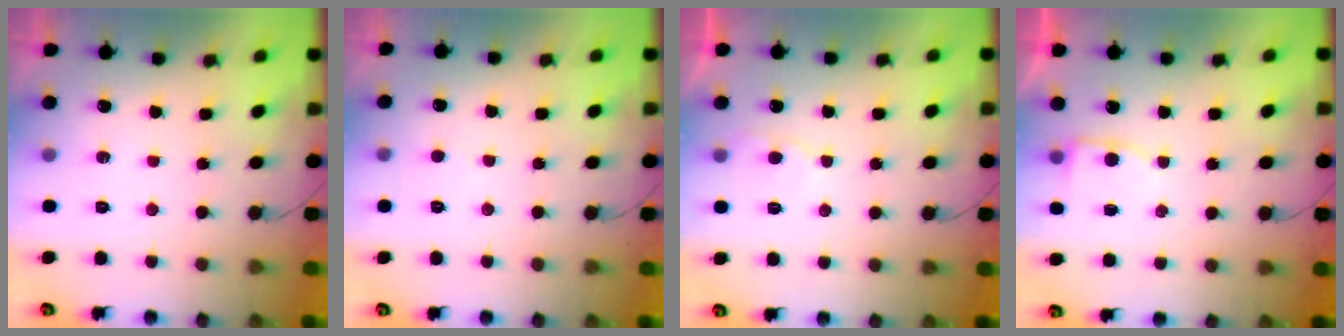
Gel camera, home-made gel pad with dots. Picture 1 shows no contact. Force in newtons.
{"total": 2.1, "press": 2.1, "slide": 0.1}
{"total": 4.1, "press": 4.1, "slide": 0.5}
{"total": 3.5, "press": 3.5, "slide": 0.3}